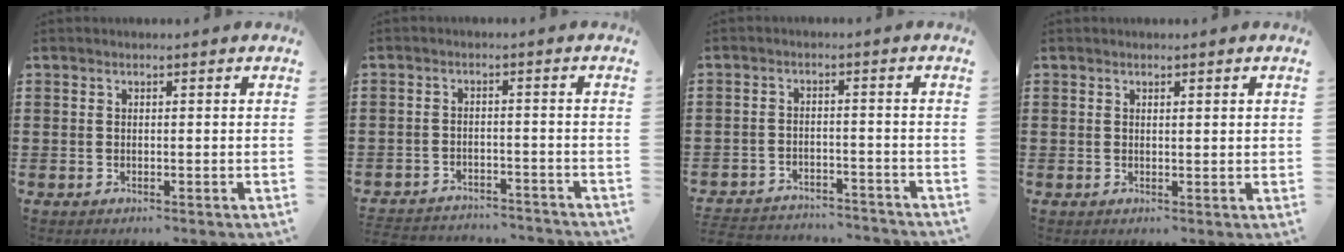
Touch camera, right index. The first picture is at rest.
{"total": 3.2, "force": [-3.2, 0.3, 0.1], "torque": [-0.008, 0.000, -0.069]}
{"total": 3.6, "force": [-3.6, 0.3, 0.3], "torque": [-0.018, -0.001, -0.079]}
{"total": 0.7, "force": [0.5, 0.1, 0.5], "torque": [-0.010, 0.001, 0.009]}